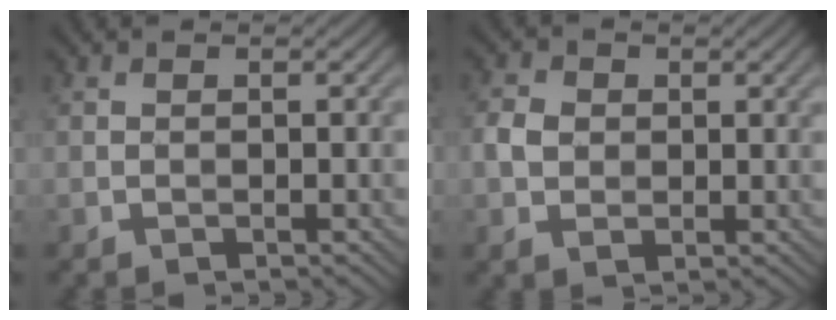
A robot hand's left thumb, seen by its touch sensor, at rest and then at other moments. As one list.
[{"total": 3.4, "force": [0.5, 2.6, 2.0], "torque": [-0.049, 0.000, 0.004]}]